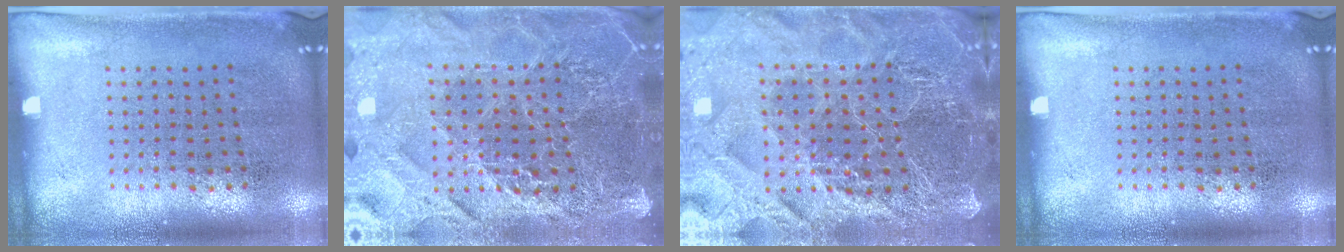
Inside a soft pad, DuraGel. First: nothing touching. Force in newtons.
{"total": 5.3, "press": 4.8, "slide": 2.3}
{"total": 6.1, "press": 5.3, "slide": 3.0}
{"total": 0.0}